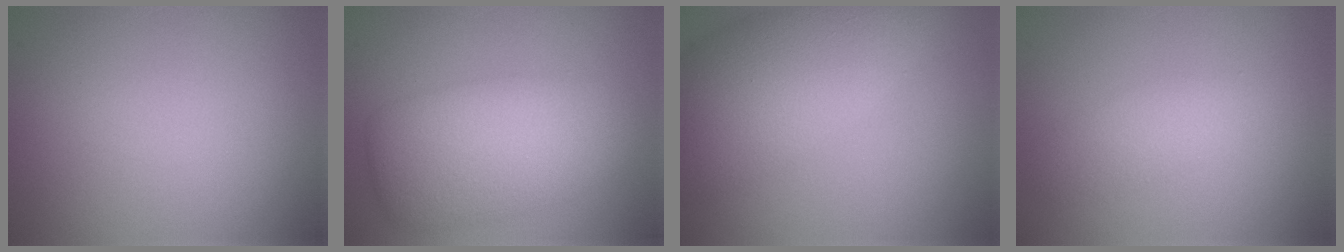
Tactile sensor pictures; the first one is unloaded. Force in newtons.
{"total": 7.0, "press": 6.9, "slide": 0.4}
{"total": 7.8, "press": 7.7, "slide": 0.3}
{"total": 2.0, "press": 2.0, "slide": 0.2}